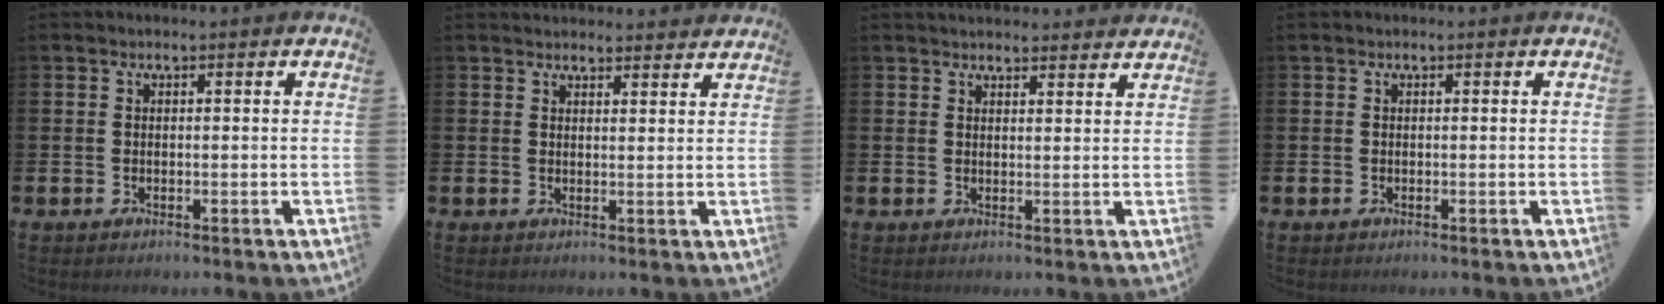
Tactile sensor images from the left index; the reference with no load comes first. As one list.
[{"total": 2.6, "force": [2.5, 0.6, 0.0], "torque": [0.006, -0.014, 0.045]}, {"total": 2.9, "force": [2.8, 0.6, 0.1], "torque": [0.004, -0.015, 0.050]}, {"total": 0.0}]